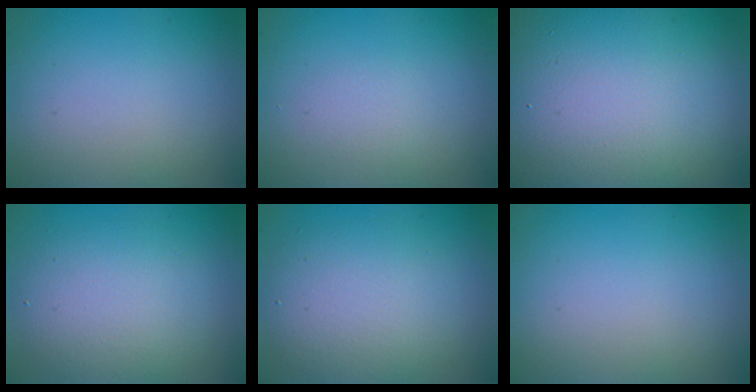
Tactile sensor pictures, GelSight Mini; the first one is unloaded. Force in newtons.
{"total": 0.9, "press": 0.9, "slide": 0.0}
{"total": 19.8, "press": 19.8, "slide": 1.2}
{"total": 4.1, "press": 4.1, "slide": 0.2}
{"total": 4.4, "press": 4.4, "slide": 0.3}
{"total": 0.0}